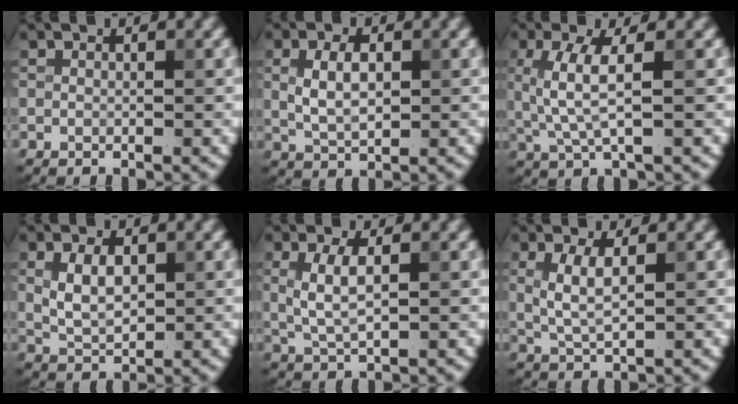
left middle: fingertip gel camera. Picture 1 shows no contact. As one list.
[{"total": 3.3, "force": [0.5, 1.9, 2.7], "torque": [-0.061, 0.000, 0.012]}, {"total": 3.6, "force": [0.6, 0.9, 3.4], "torque": [-0.080, 0.001, 0.014]}, {"total": 3.3, "force": [0.6, 1.9, 2.7], "torque": [-0.059, 0.000, 0.015]}, {"total": 3.1, "force": [0.5, 1.1, 2.9], "torque": [-0.066, 0.000, 0.011]}, {"total": 2.6, "force": [0.6, 0.8, 2.5], "torque": [-0.056, 0.000, 0.014]}]